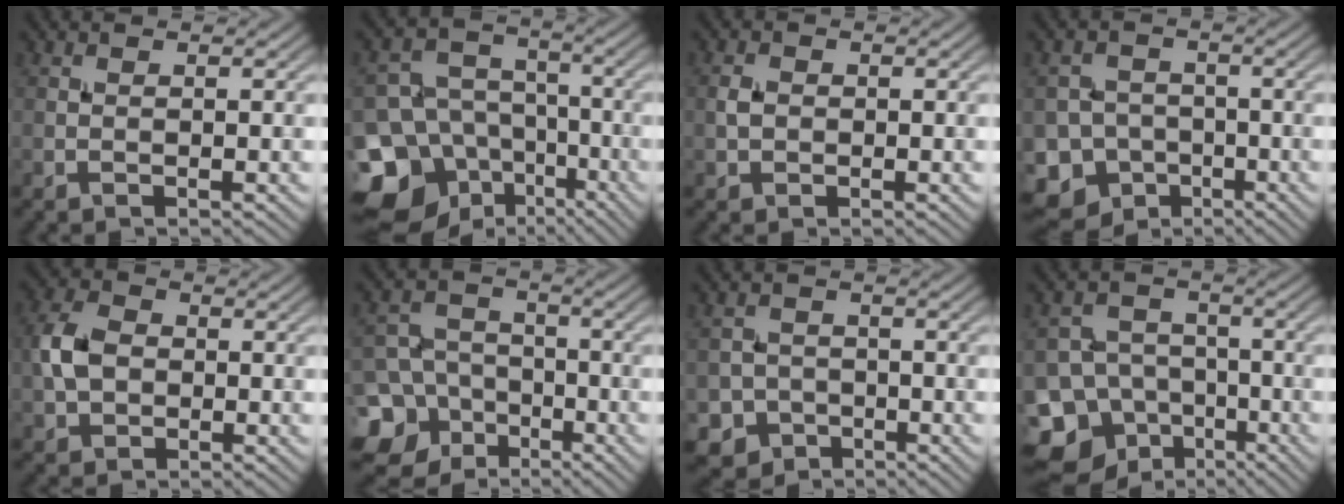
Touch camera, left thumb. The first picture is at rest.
{"total": 16.5, "force": [-8.8, 12.9, 5.5], "torque": [-0.166, -0.045, -0.143]}
{"total": 1.8, "force": [-0.1, 1.5, 1.0], "torque": [-0.024, -0.001, -0.007]}
{"total": 11.1, "force": [-6.3, 8.9, 2.5], "torque": [-0.071, -0.032, -0.120]}
{"total": 5.2, "force": [-0.3, 3.9, 3.3], "torque": [-0.081, 0.006, -0.013]}
{"total": 12.5, "force": [-5.8, 10.4, 3.8], "torque": [-0.121, -0.037, -0.119]}
{"total": 4.5, "force": [-2.4, 3.8, 0.7], "torque": [-0.010, 0.000, -0.053]}
{"total": 14.5, "force": [-8.9, 11.0, 3.3], "torque": [-0.104, -0.044, -0.148]}